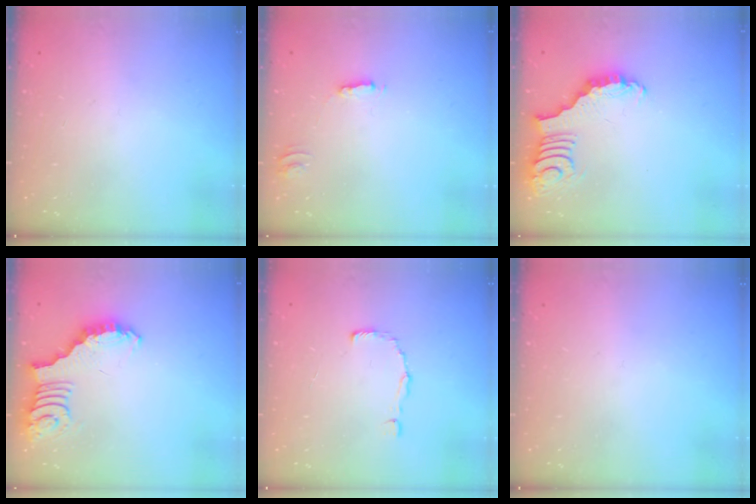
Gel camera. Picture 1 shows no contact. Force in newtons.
{"total": 2.3, "press": 2.3, "slide": 0.2}
{"total": 3.1, "press": 3.1, "slide": 0.6}
{"total": 2.7, "press": 2.7, "slide": 0.5}
{"total": 2.0, "press": 2.0, "slide": 0.1}
{"total": 0.0}